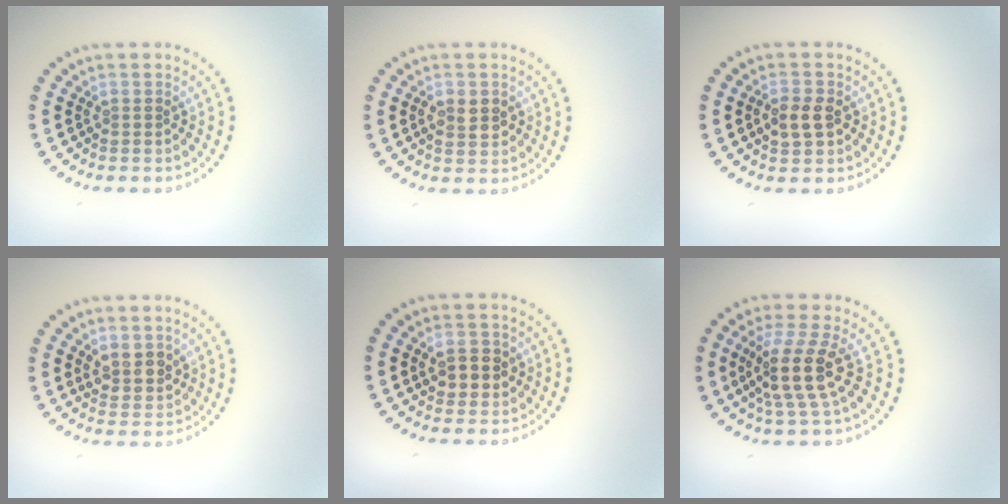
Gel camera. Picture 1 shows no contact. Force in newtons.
{"total": 2.3, "press": 2.3, "slide": 0.1}
{"total": 2.6, "press": 2.6, "slide": 0.0}
{"total": 2.3, "press": 2.1, "slide": 0.9}
{"total": 2.6, "press": 2.6, "slide": 0.4}
{"total": 4.3, "press": 3.4, "slide": 2.6}